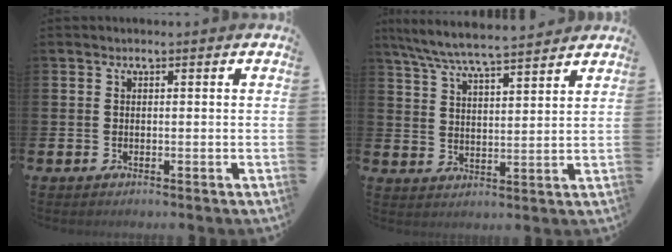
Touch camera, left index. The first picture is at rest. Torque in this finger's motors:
{"motor_torque": [0.54, -1.38, 0.71, 0.21]}